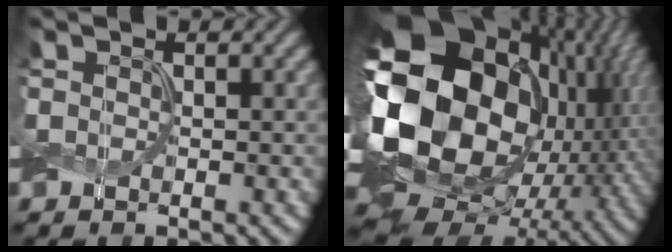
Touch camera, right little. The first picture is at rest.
{"total": 22.7, "force": [1.1, 17.2, 14.8], "torque": [-0.306, -0.034, -0.004]}